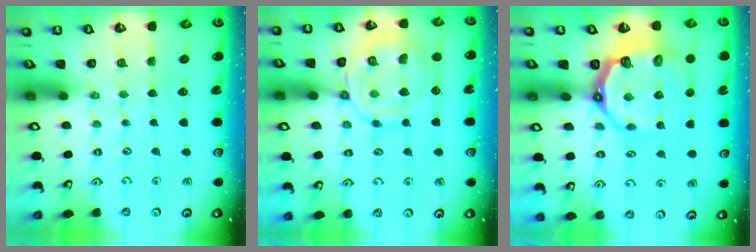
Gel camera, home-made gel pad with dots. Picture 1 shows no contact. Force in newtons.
{"total": 13.7, "press": 13.7, "slide": 1.3}
{"total": 9.6, "press": 8.5, "slide": 4.4}